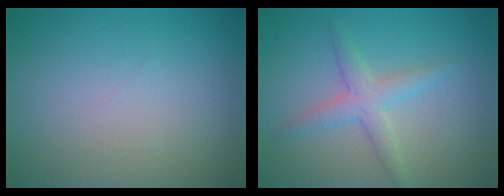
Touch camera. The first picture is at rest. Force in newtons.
{"total": 2.7, "press": 2.7, "slide": 0.0}